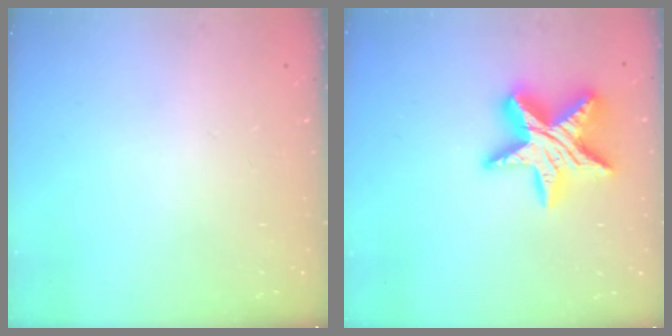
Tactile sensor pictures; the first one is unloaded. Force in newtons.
{"total": 18.5, "press": 18.4, "slide": 1.2}